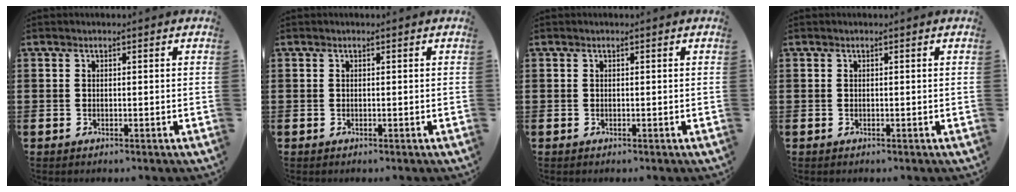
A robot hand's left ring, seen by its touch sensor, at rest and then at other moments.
{"total": 0.0}
{"total": 0.0}
{"total": 0.0}